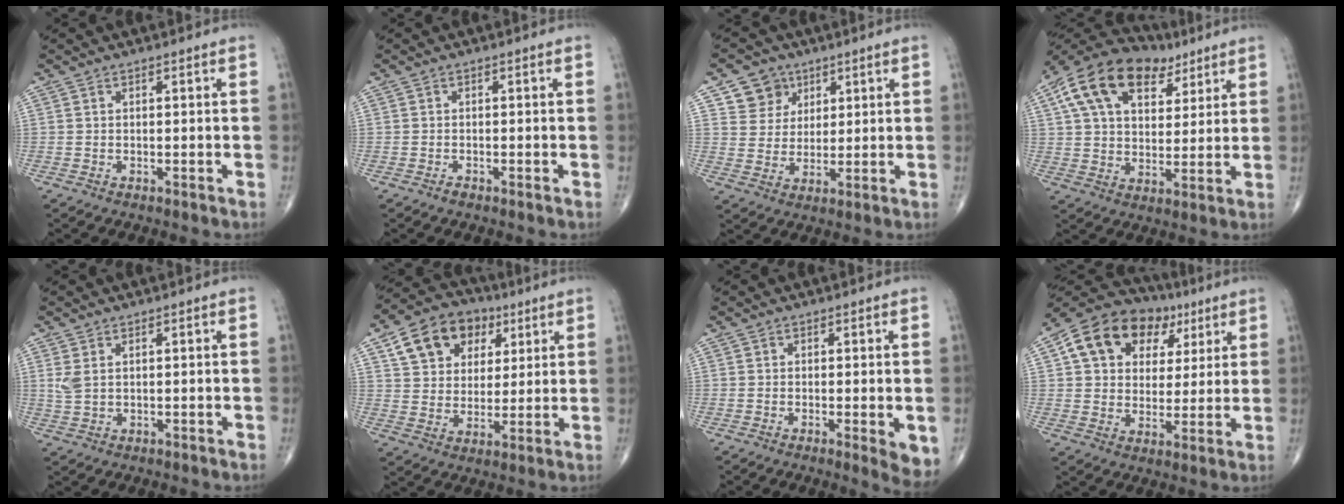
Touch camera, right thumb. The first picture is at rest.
{"total": 0.6, "force": [-0.5, 0.2, 0.2], "torque": [-0.006, -0.002, -0.012]}
{"total": 7.1, "force": [3.6, 5.9, 1.2], "torque": [0.010, -0.020, 0.067]}
{"total": 19.3, "force": [9.5, 11.5, 12.3], "torque": [-0.197, 0.005, 0.162]}
{"total": 2.8, "force": [1.0, 1.6, 2.1], "torque": [-0.046, 0.004, 0.026]}
{"total": 14.0, "force": [6.2, 10.4, 7.0], "torque": [-0.089, -0.005, 0.105]}
{"total": 4.4, "force": [-0.9, 1.3, 4.1], "torque": [-0.055, -0.012, -0.014]}
{"total": 17.4, "force": [6.6, 12.8, 9.7], "torque": [-0.131, 0.011, 0.106]}